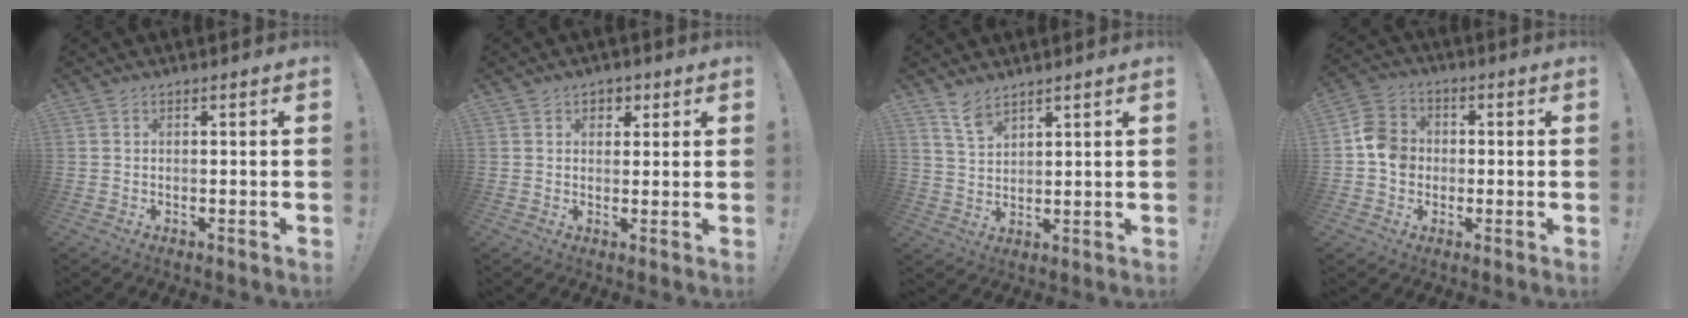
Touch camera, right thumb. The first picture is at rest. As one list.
[{"total": 3.6, "force": [1.4, 3.0, 1.3], "torque": [-0.006, 0.000, 0.021]}, {"total": 6.5, "force": [5.3, 3.0, 2.5], "torque": [-0.042, -0.034, 0.099]}, {"total": 9.5, "force": [-1.0, 8.3, 4.3], "torque": [-0.064, 0.017, -0.014]}]